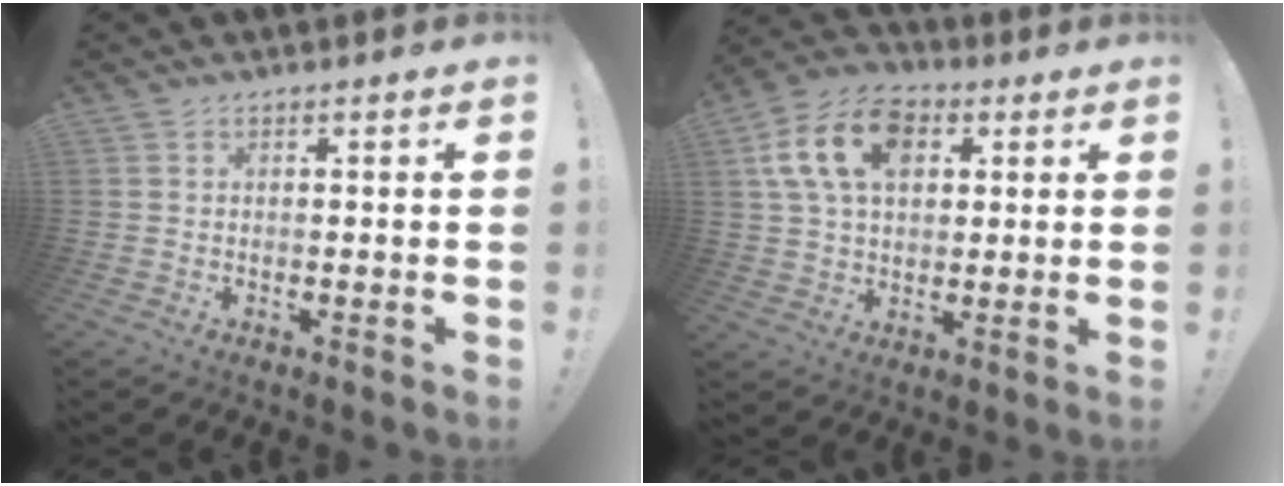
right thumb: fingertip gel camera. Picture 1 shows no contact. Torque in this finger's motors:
{"motor_torque": [0.37, 0.48, 0.86, 0.46, 0.21]}